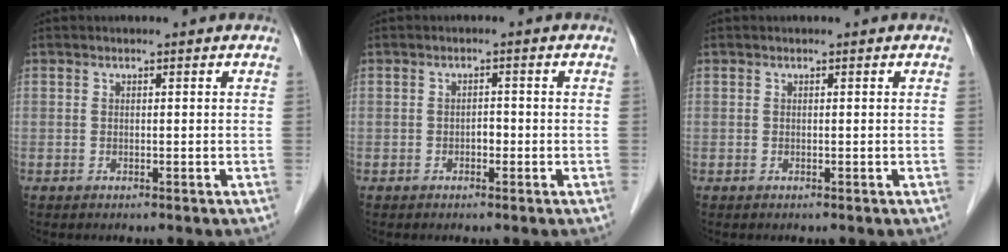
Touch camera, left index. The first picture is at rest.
{"total": 0.9, "force": [-0.5, 0.6, 0.6], "torque": [-0.006, 0.003, -0.011]}
{"total": 0.0}